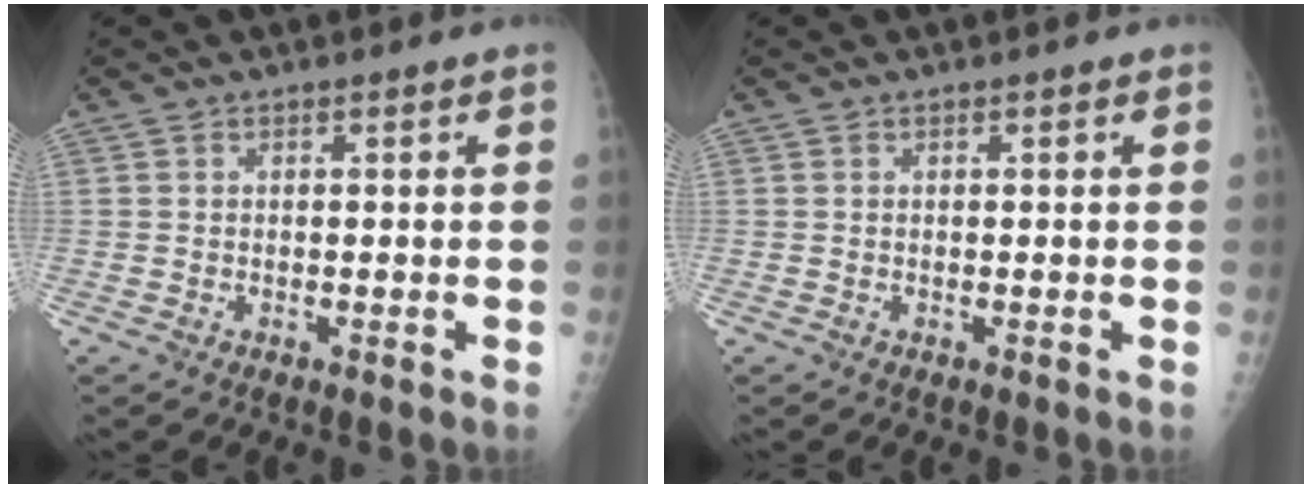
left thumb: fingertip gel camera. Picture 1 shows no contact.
{"total": 0.0}